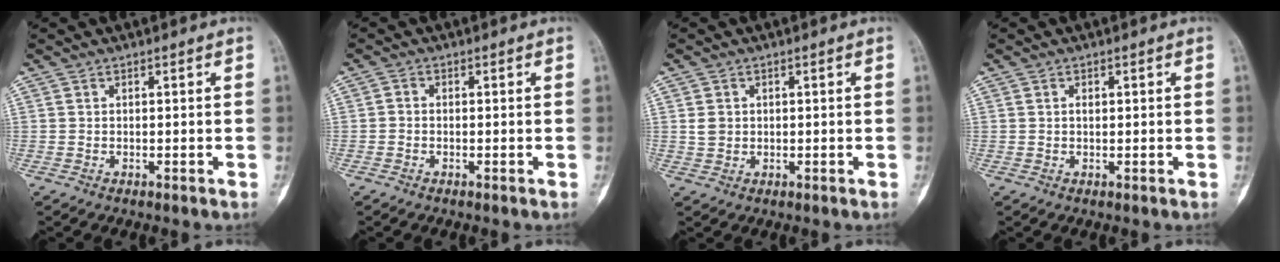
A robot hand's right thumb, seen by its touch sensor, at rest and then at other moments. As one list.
[{"total": 0.8, "force": [-0.3, 0.7, 0.4], "torque": [-0.002, 0.003, -0.010]}, {"total": 2.3, "force": [0.4, 2.0, 1.0], "torque": [-0.009, 0.001, 0.013]}, {"total": 1.1, "force": [0.3, 0.6, 0.8], "torque": [-0.009, 0.001, 0.005]}]